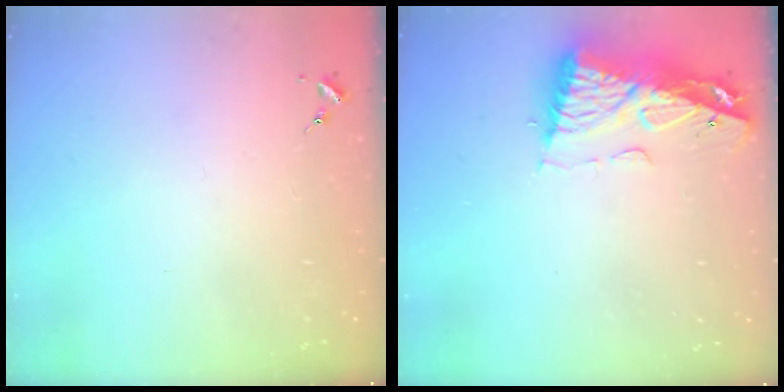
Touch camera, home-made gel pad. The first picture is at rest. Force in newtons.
{"total": 10.1, "press": 10.0, "slide": 1.1}